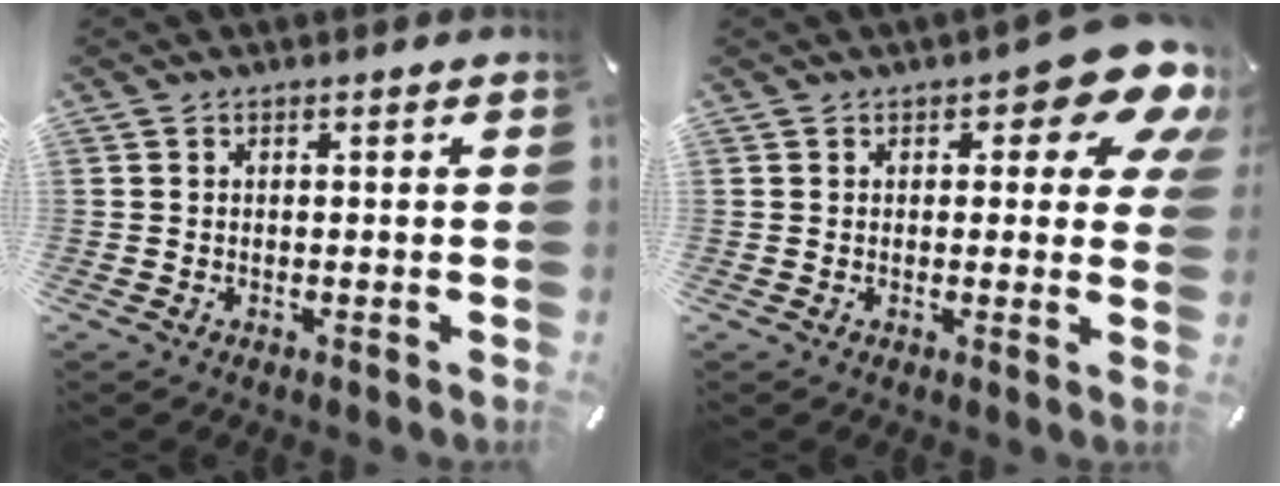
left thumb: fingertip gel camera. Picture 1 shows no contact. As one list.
[{"total": 10.8, "force": [5.7, 4.4, 8.0], "torque": [-0.091, -0.036, 0.093]}]